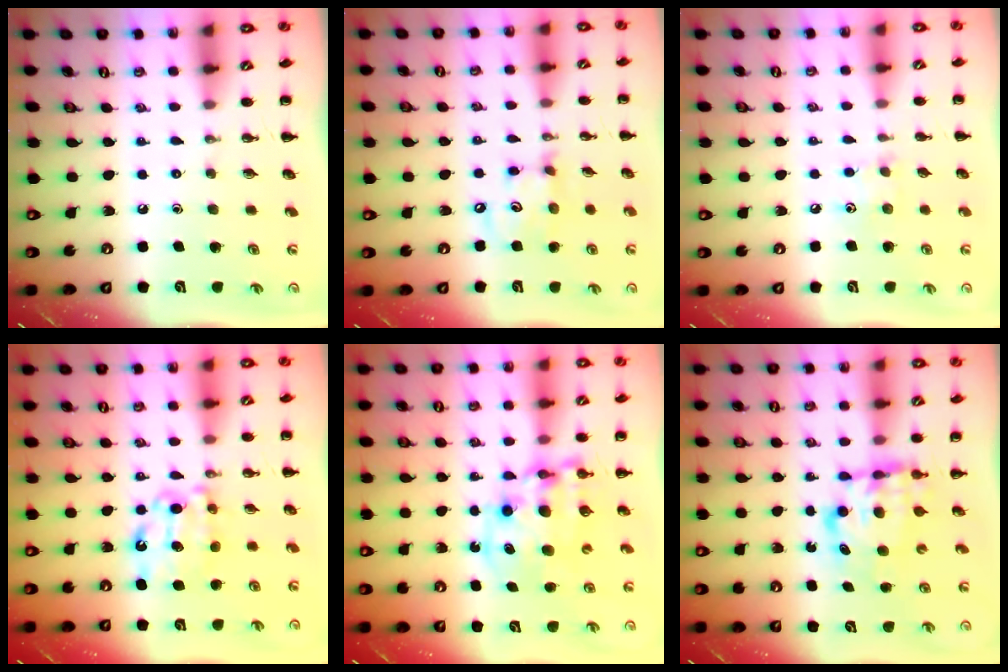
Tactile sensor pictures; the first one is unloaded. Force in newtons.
{"total": 7.3, "press": 7.3, "slide": 0.6}
{"total": 6.4, "press": 6.2, "slide": 1.6}
{"total": 9.6, "press": 9.6, "slide": 0.7}
{"total": 11.0, "press": 10.7, "slide": 2.5}
{"total": 6.9, "press": 6.8, "slide": 1.1}